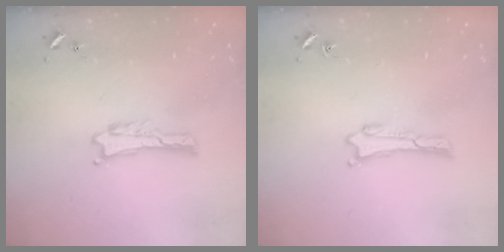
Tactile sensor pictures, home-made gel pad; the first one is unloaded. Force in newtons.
{"total": 0.0}